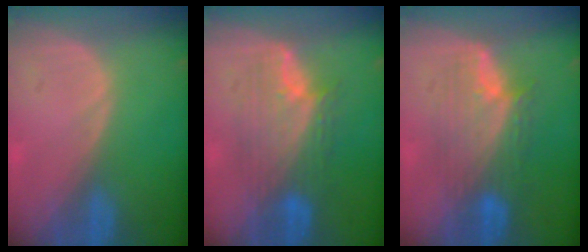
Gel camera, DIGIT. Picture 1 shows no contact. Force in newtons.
{"total": 7.8, "press": 7.8, "slide": 0.2}
{"total": 7.7, "press": 7.6, "slide": 0.7}